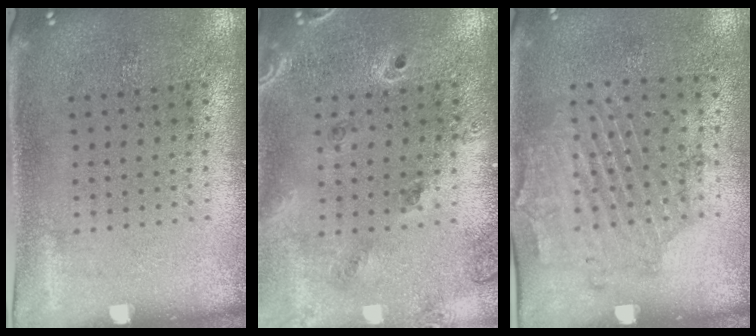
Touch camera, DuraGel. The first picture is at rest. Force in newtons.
{"total": 1.4, "press": 1.3, "slide": 0.4}
{"total": 1.7, "press": 1.2, "slide": 1.2}